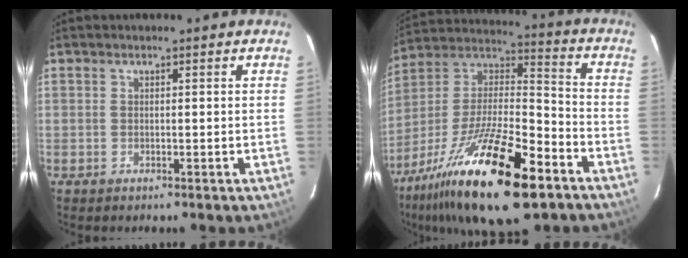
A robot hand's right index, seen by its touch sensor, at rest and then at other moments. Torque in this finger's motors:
{"motor_torque": [2.12, -0.02, 1.06, 0.21]}